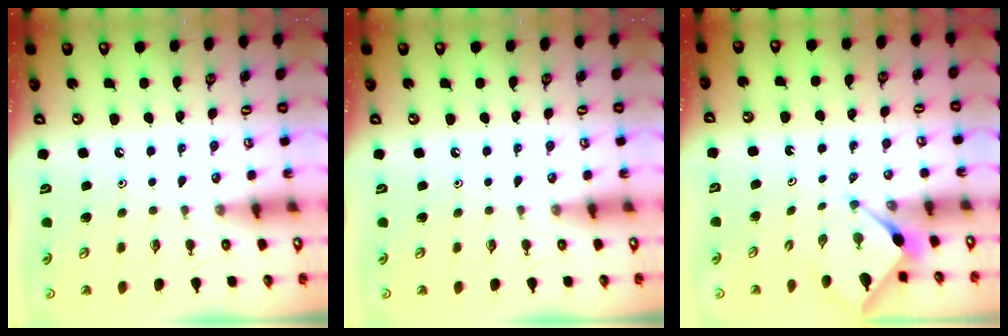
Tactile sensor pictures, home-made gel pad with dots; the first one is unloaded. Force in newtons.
{"total": 0.0}
{"total": 3.0, "press": 3.0, "slide": 0.3}